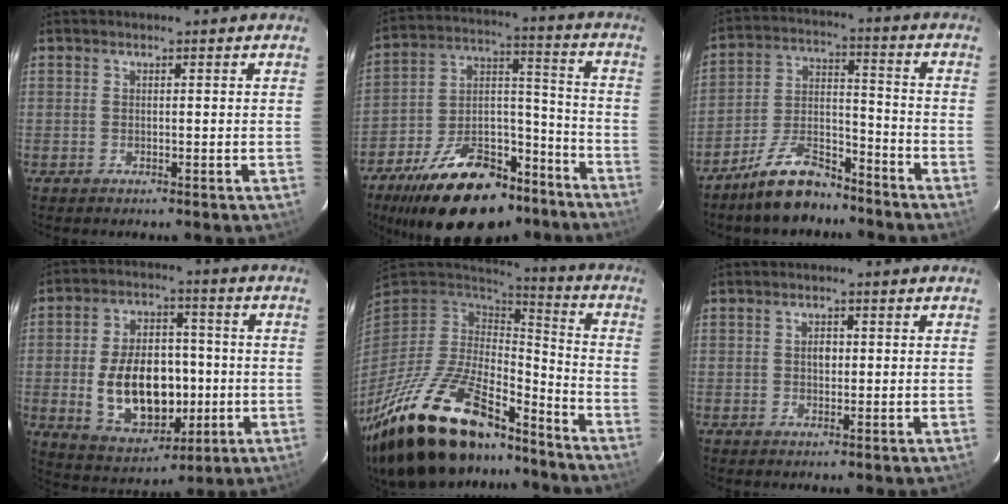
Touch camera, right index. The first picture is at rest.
{"total": 23.7, "force": [-16.4, 11.8, 12.5], "torque": [-0.235, 0.040, -0.238]}
{"total": 12.1, "force": [-9.7, 4.5, 5.8], "torque": [-0.121, 0.027, -0.168]}
{"total": 16.7, "force": [-2.3, 10.5, 12.8], "torque": [-0.251, 0.012, -0.011]}
{"total": 30.2, "force": [-20.8, 11.6, 18.7], "torque": [-0.369, -0.035, -0.338]}
{"total": 1.8, "force": [0.1, 1.3, 1.2], "torque": [-0.021, 0.006, 0.001]}